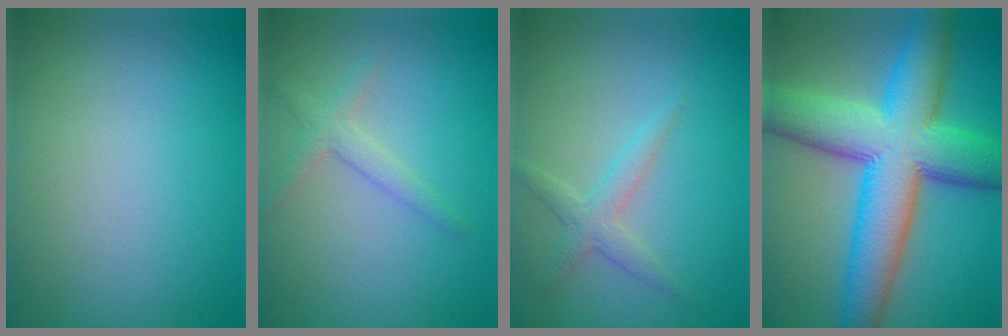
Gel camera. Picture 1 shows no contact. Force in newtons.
{"total": 1.8, "press": 1.8, "slide": 0.1}
{"total": 2.0, "press": 2.0, "slide": 0.0}
{"total": 12.3, "press": 12.3, "slide": 0.5}